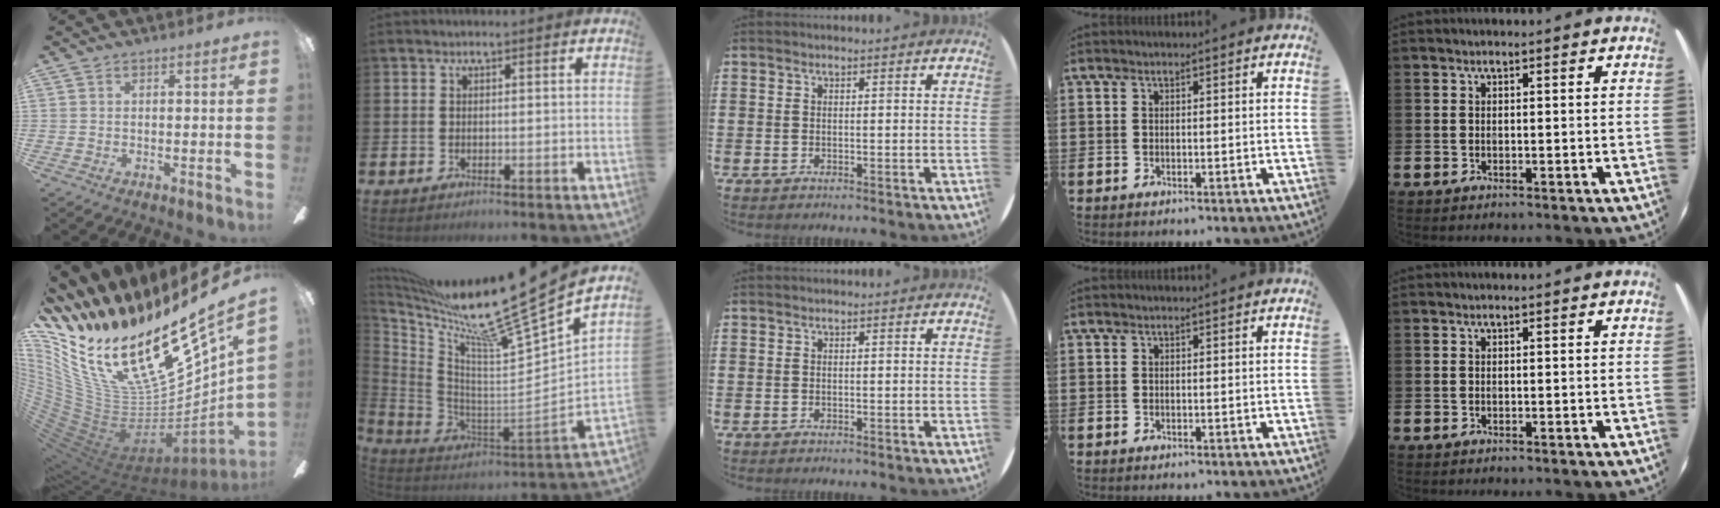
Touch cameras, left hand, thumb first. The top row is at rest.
{"thumb": {"total": 30.6, "force": [14.8, 13.2, 23.3], "torque": [-0.410, -0.140, 0.312]}, "index": {"total": 14.2, "force": [12.2, -0.2, 7.2], "torque": [-0.161, -0.097, 0.192]}}